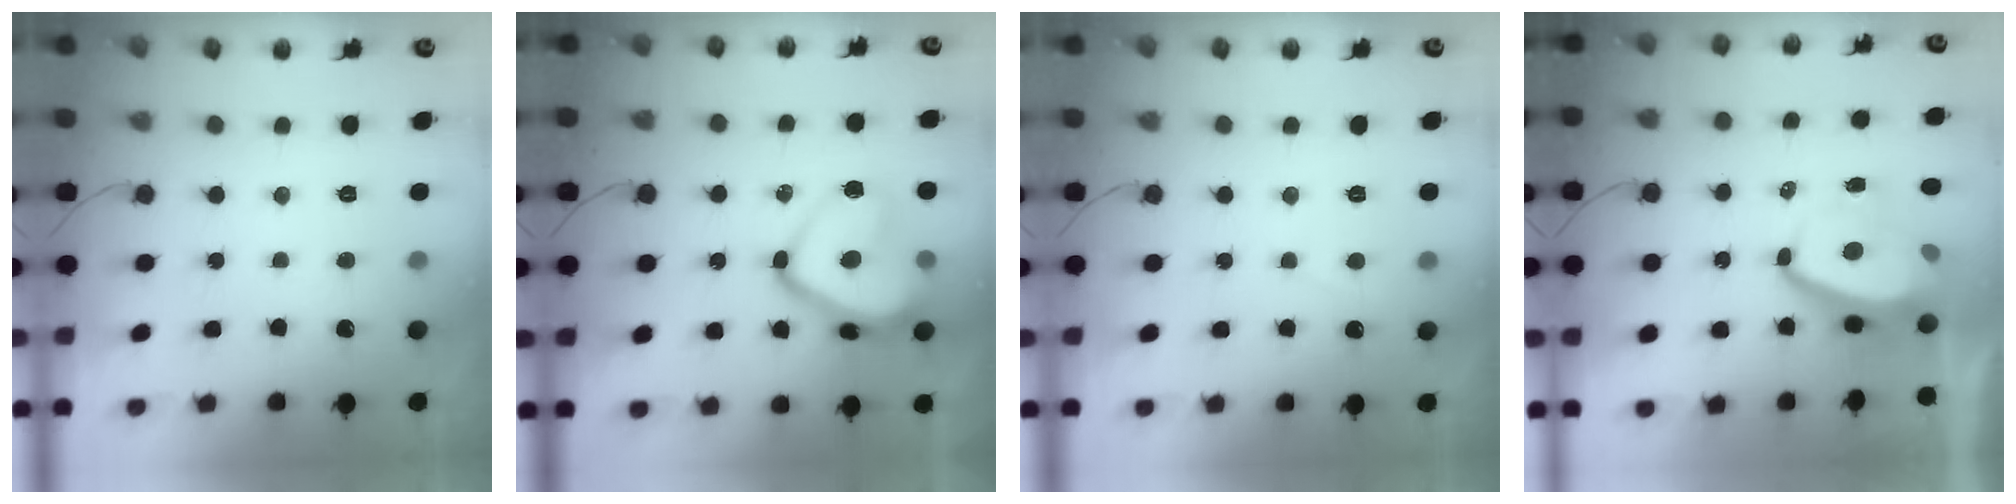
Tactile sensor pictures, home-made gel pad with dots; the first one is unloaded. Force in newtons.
{"total": 17.6, "press": 17.6, "slide": 1.3}
{"total": 2.1, "press": 2.1, "slide": 0.4}
{"total": 6.6, "press": 6.6, "slide": 0.5}